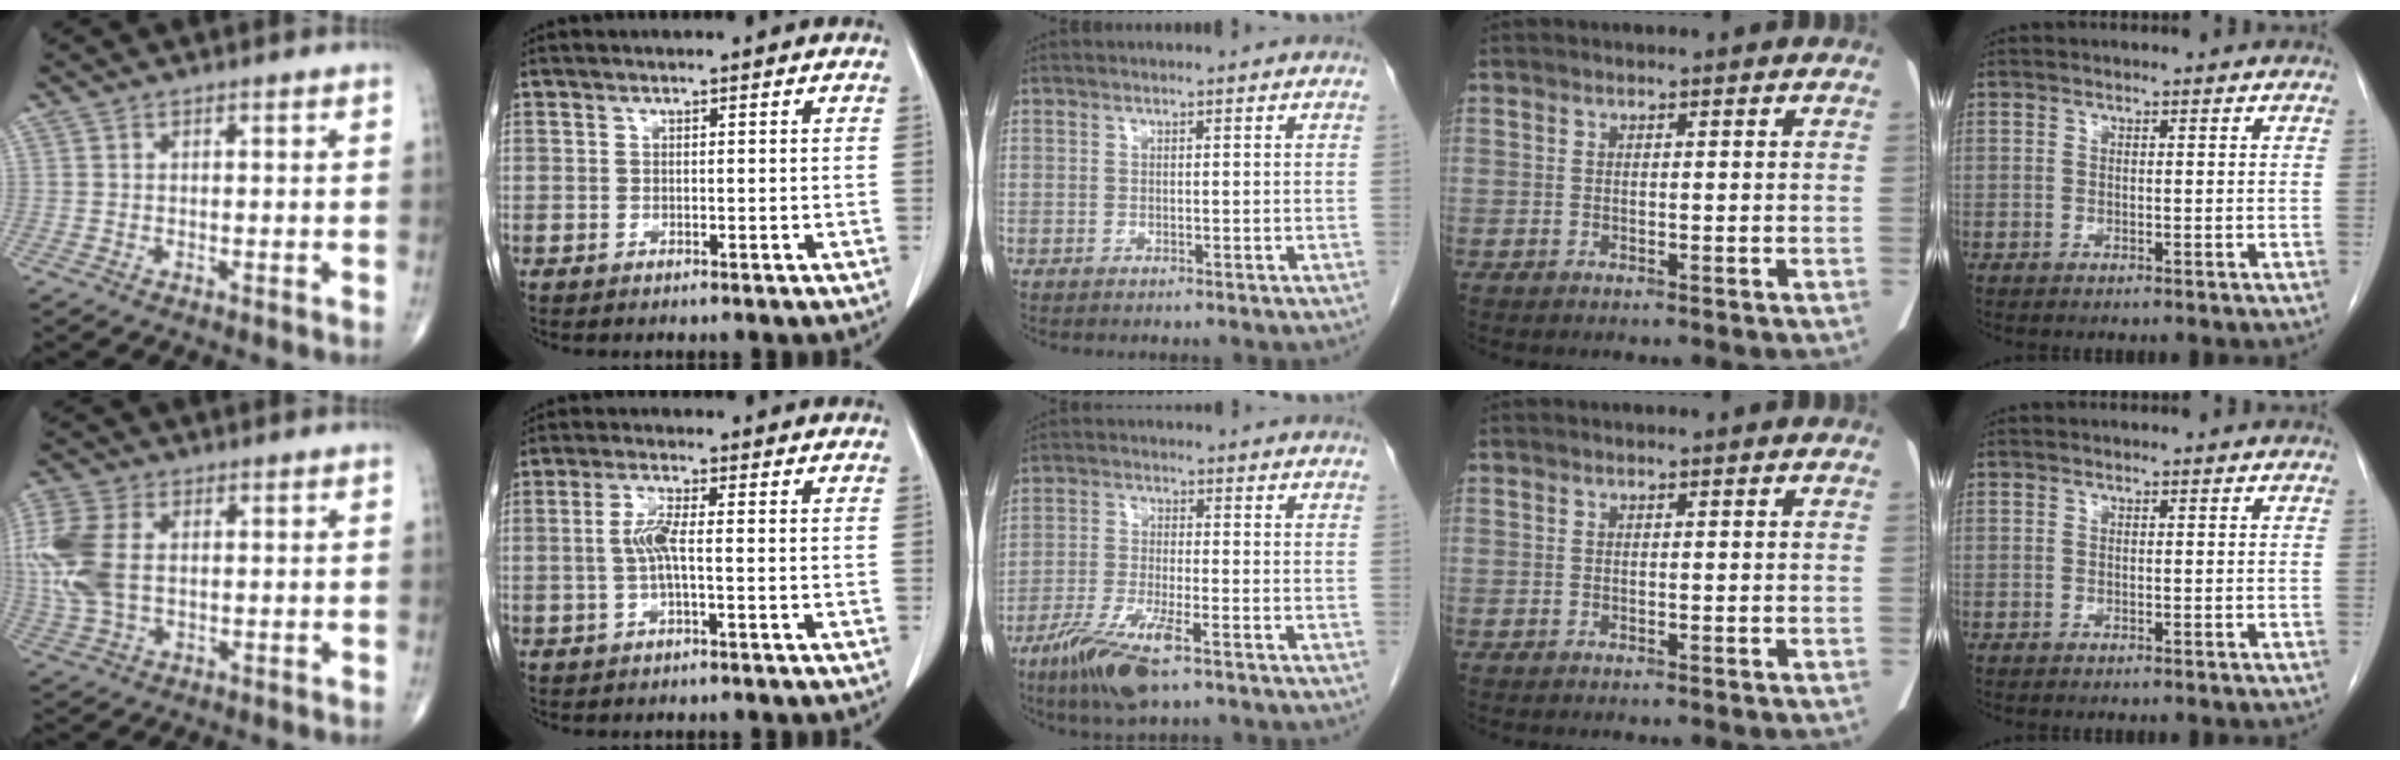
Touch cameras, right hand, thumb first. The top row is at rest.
{"thumb": {"total": 12.6, "force": [1.1, 7.9, 9.7], "torque": [-0.248, 0.008, 0.025]}, "index": {"total": 3.8, "force": [-0.2, 0.5, 3.8], "torque": [-0.082, 0.003, -0.004]}, "middle": {"total": 8.8, "force": [-5.5, 1.4, 6.8], "torque": [-0.139, -0.020, -0.098]}}